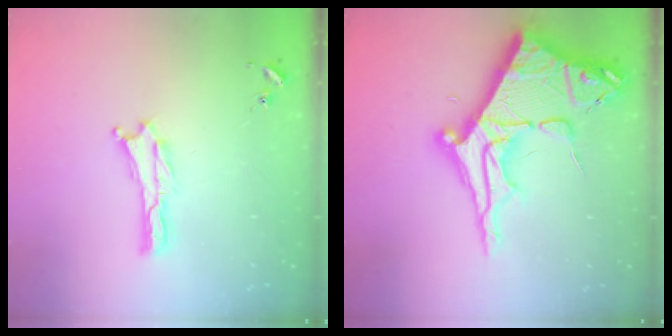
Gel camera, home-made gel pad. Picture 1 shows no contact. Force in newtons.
{"total": 12.4, "press": 12.4, "slide": 1.4}